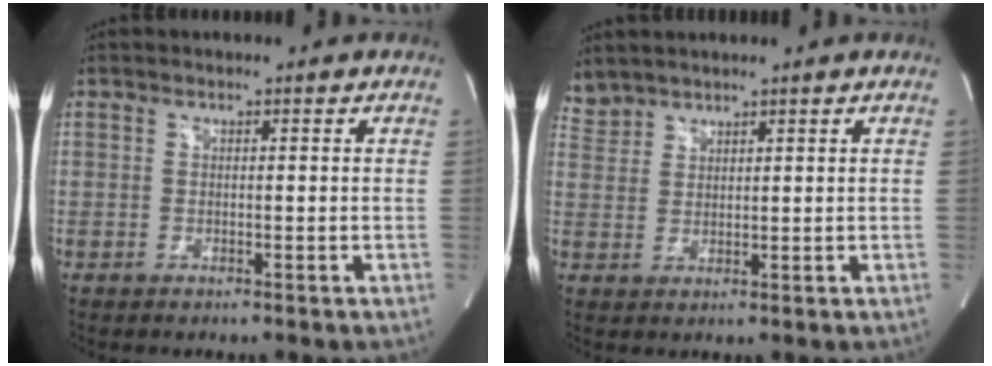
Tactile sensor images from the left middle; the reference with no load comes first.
{"total": 3.4, "force": [3.3, 0.6, -0.1], "torque": [-0.011, 0.018, 0.076]}